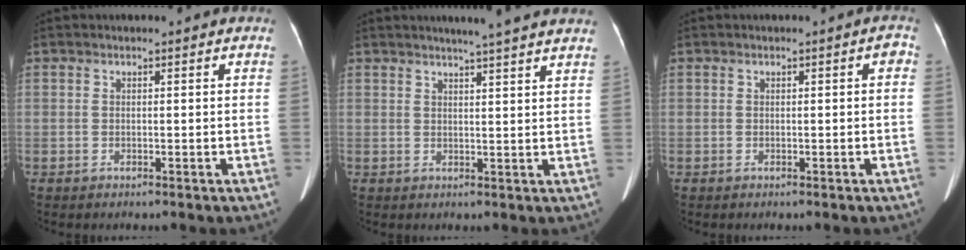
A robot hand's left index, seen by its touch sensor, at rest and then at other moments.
{"total": 9.5, "force": [8.3, -0.1, 4.5], "torque": [-0.057, 0.016, 0.086]}
{"total": 0.9, "force": [-0.1, 0.3, 0.9], "torque": [-0.001, 0.004, -0.001]}